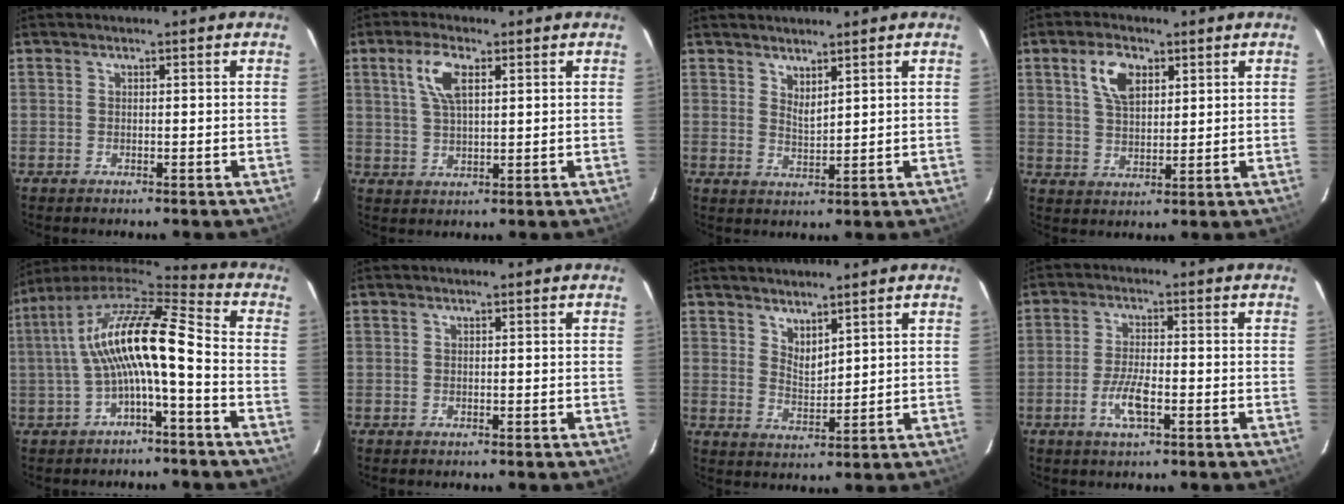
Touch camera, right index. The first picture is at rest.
{"total": 6.4, "force": [2.6, 2.5, 5.2], "torque": [-0.104, 0.009, 0.051]}
{"total": 2.9, "force": [2.4, 0.6, 1.5], "torque": [-0.025, -0.004, 0.041]}
{"total": 7.1, "force": [3.2, 3.9, 5.0], "torque": [-0.097, 0.013, 0.062]}
{"total": 14.5, "force": [-1.5, 2.9, 14.1], "torque": [-0.268, 0.019, -0.031]}
{"total": 0.0}
{"total": 4.0, "force": [3.4, 1.3, 1.7], "torque": [-0.027, -0.008, 0.061]}
{"total": 5.6, "force": [-2.3, 1.4, 4.9], "torque": [-0.103, -0.004, -0.045]}